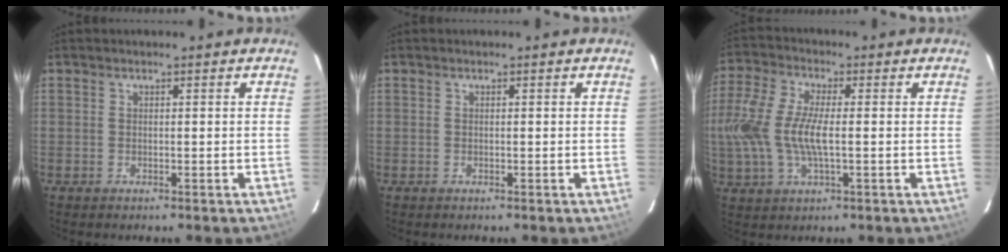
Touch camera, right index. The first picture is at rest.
{"total": 0.0}
{"total": 12.8, "force": [-0.7, 4.9, 11.8], "torque": [-0.256, 0.003, -0.015]}